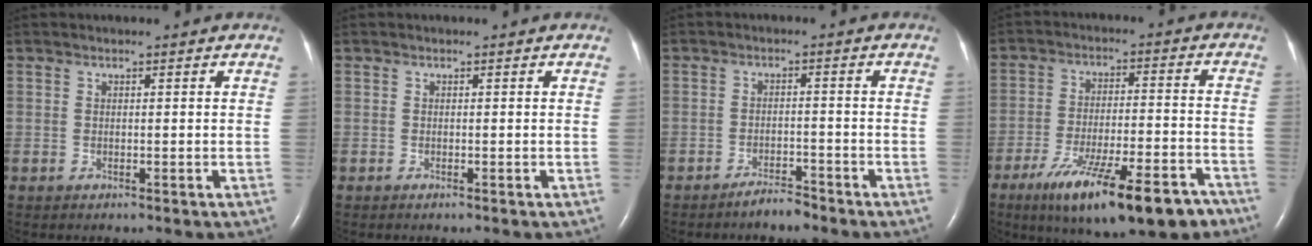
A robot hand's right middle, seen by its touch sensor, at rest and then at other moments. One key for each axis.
{"total": 0.0}
{"total": 2.7, "fx": -2.5, "fy": 0.4, "fz": 0.8, "tx": -0.018, "ty": -0.003, "tz": -0.044}
{"total": 17.3, "fx": -11.5, "fy": 3.5, "fz": 12.4, "tx": -0.171, "ty": -0.020, "tz": -0.183}